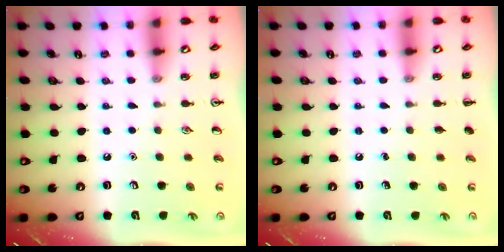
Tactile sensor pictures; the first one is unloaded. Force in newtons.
{"total": 0.0}